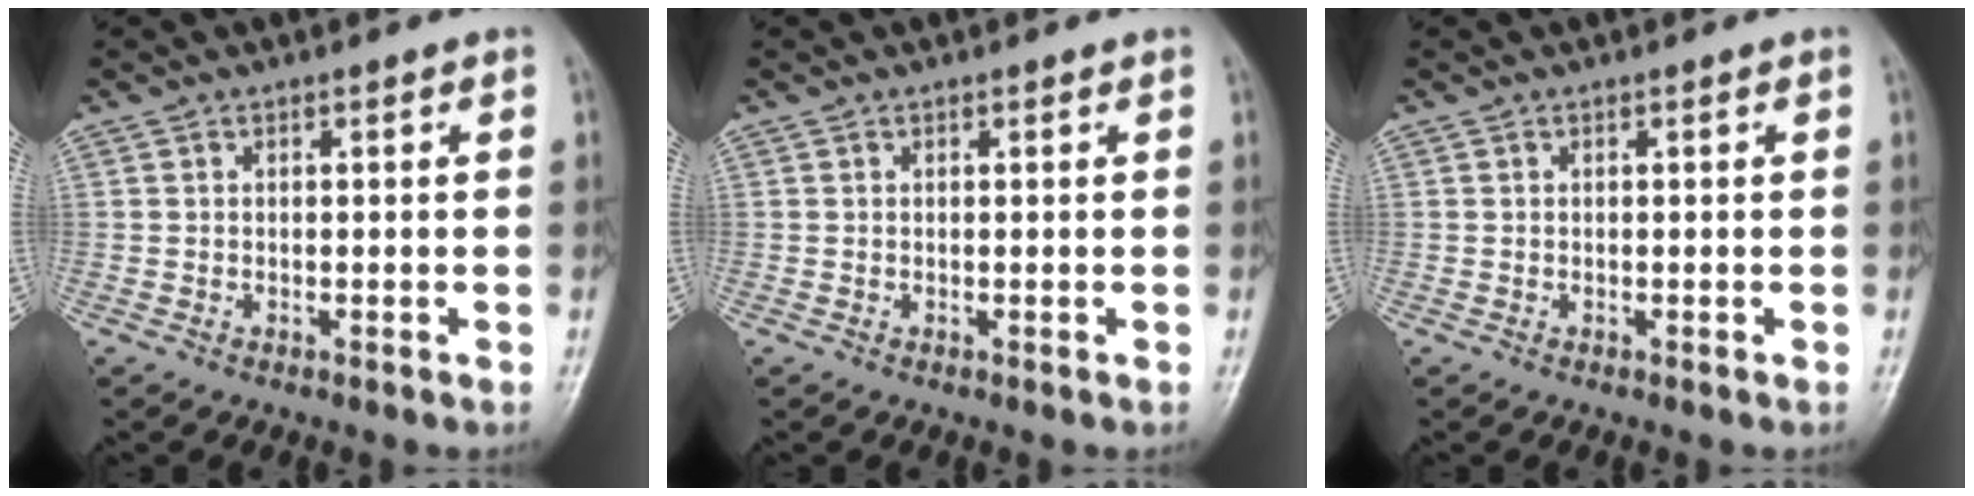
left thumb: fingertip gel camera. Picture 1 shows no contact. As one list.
[{"total": 0.0}, {"total": 0.0}]